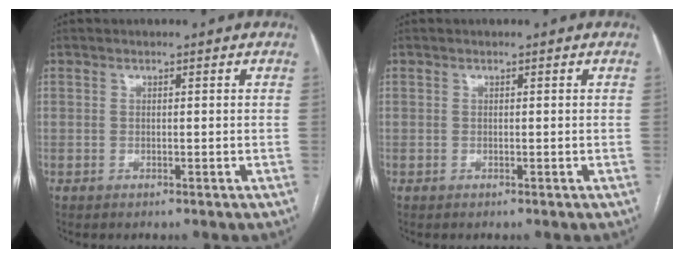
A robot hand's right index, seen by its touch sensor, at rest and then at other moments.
{"total": 0.0}